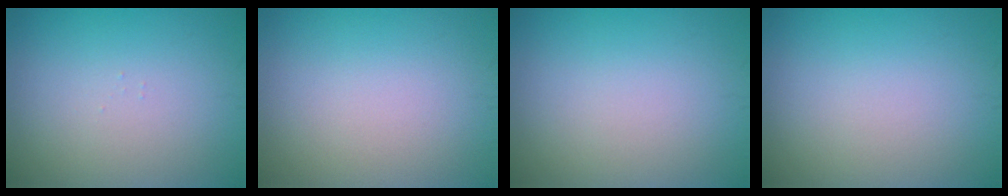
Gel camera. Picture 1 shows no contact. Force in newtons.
{"total": 0.0}
{"total": 0.0}
{"total": 0.0}